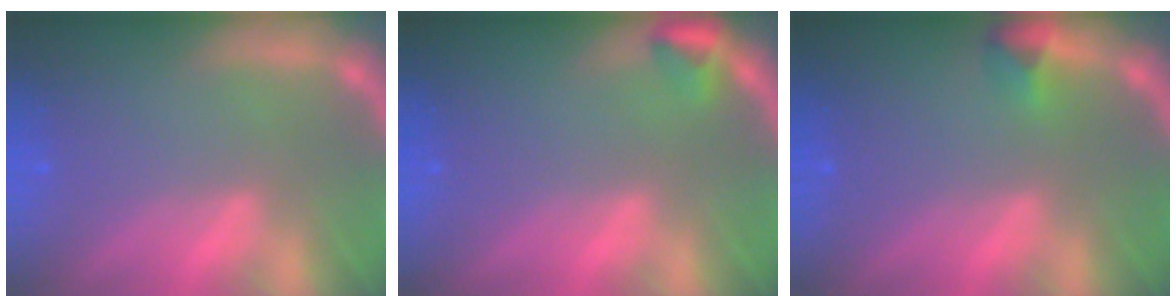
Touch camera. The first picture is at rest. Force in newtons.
{"total": 1.5}
{"total": 1.4}